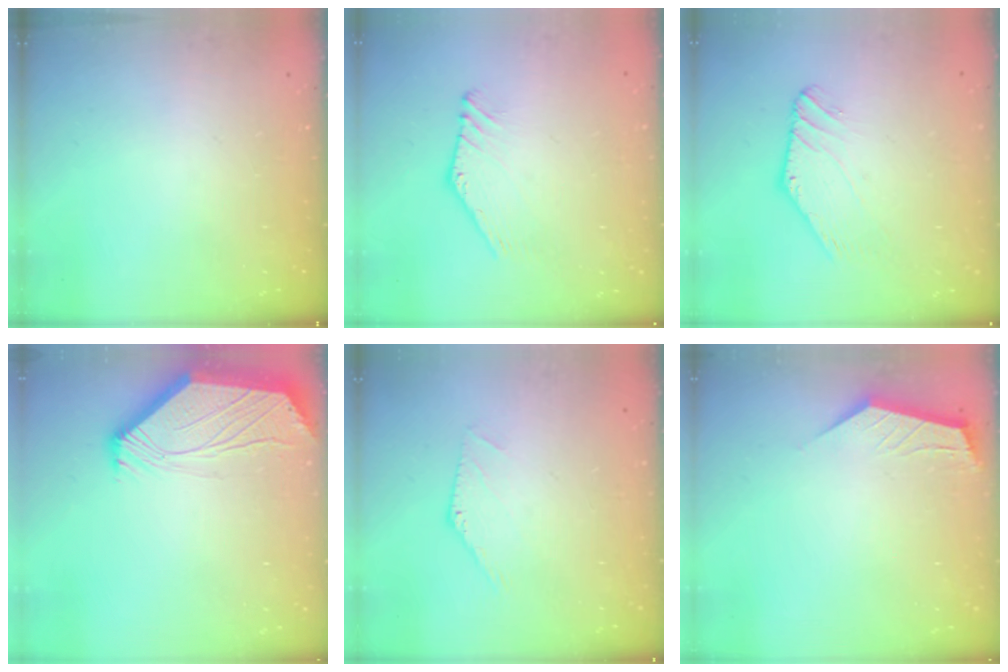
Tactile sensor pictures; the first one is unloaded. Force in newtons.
{"total": 2.0, "press": 2.0, "slide": 0.0}
{"total": 0.9, "press": 0.9, "slide": 0.1}
{"total": 2.6, "press": 2.6, "slide": 0.5}
{"total": 0.8, "press": 0.8, "slide": 0.1}
{"total": 2.3, "press": 2.3, "slide": 0.3}